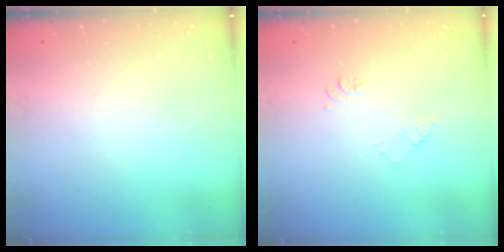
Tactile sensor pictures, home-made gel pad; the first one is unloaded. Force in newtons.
{"total": 6.9, "press": 6.8, "slide": 0.8}